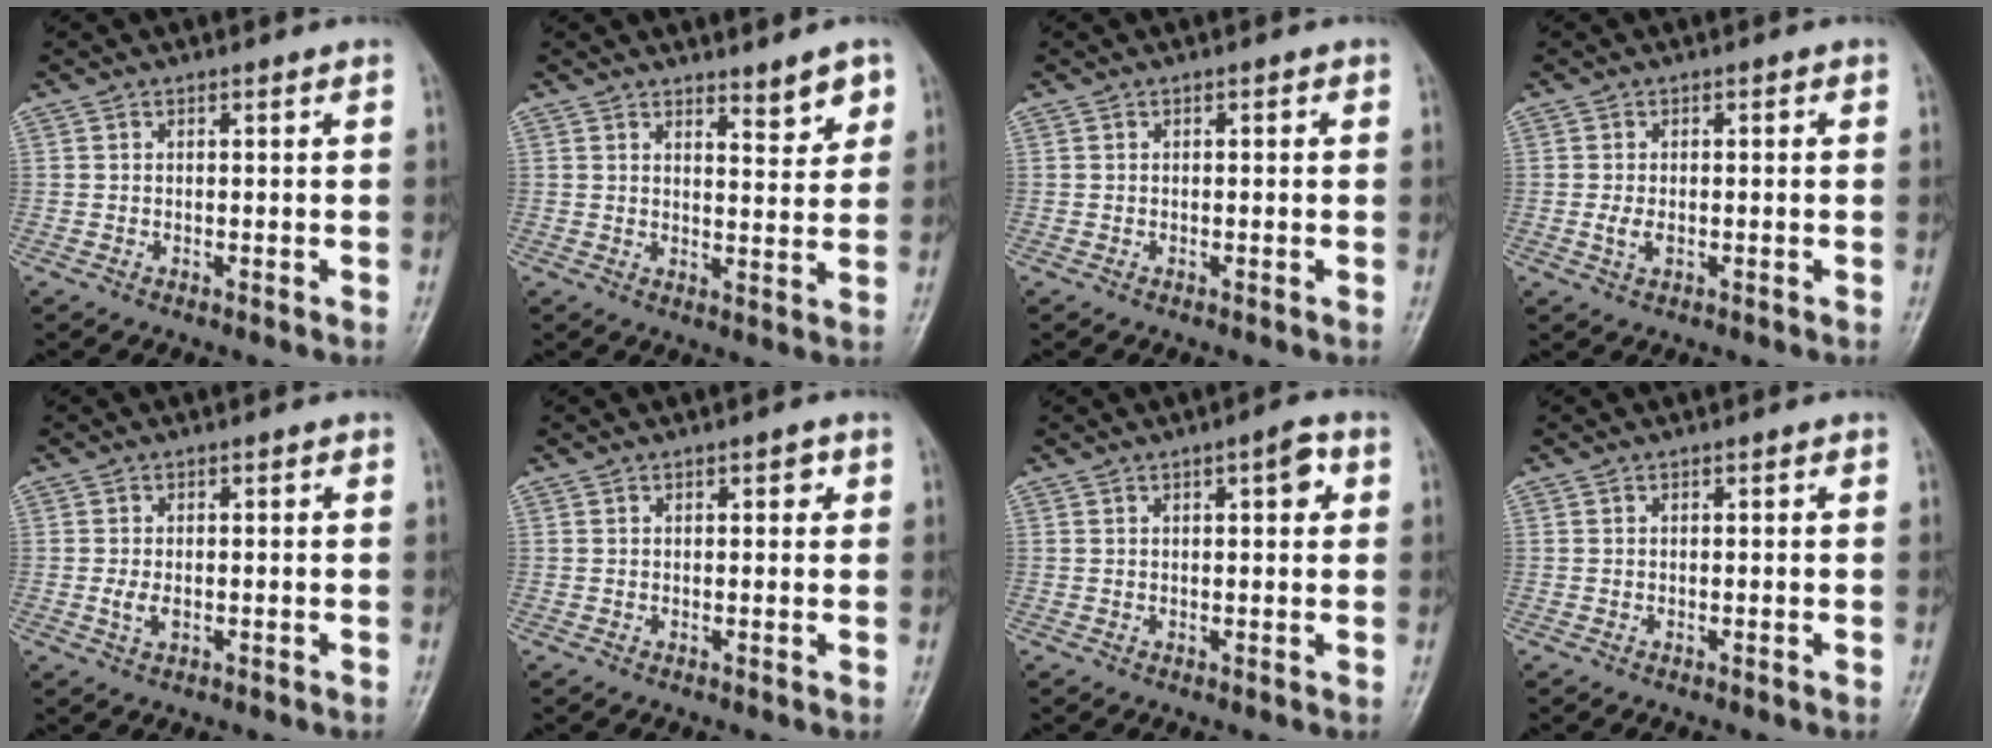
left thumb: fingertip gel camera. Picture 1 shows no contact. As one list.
[{"total": 4.8, "force": [3.4, 1.6, 3.0], "torque": [-0.026, -0.028, 0.049]}, {"total": 0.6, "force": [0.1, 0.4, 0.5], "torque": [0.000, 0.002, -0.001]}, {"total": 2.6, "force": [-0.4, 1.5, 2.1], "torque": [-0.042, 0.001, -0.009]}, {"total": 2.8, "force": [-0.4, 1.6, 2.2], "torque": [-0.044, 0.001, -0.008]}, {"total": 2.1, "force": [0.8, 1.1, 1.6], "torque": [-0.010, 0.002, 0.008]}, {"total": 4.0, "force": [1.4, 1.5, 3.4], "torque": [-0.036, 0.003, 0.013]}, {"total": 0.0}]